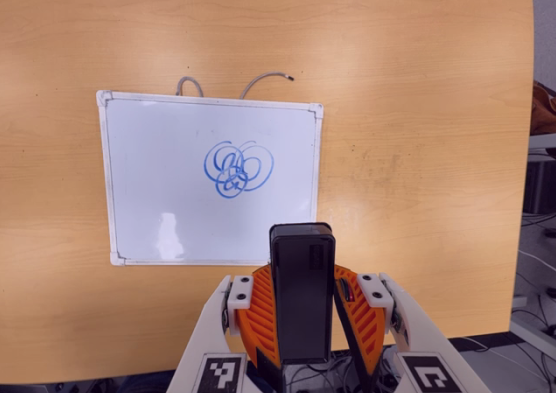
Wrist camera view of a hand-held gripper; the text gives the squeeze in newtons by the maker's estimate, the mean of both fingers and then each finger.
{"total": 5.0, "left": 4.9, "right": 5.0}